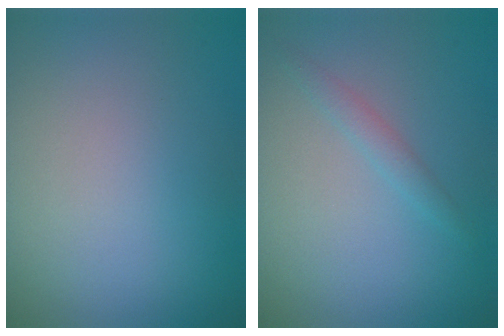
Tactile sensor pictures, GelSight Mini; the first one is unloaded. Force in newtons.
{"total": 1.1, "press": 1.1, "slide": 0.1}